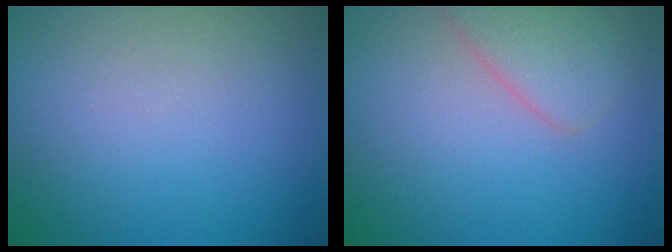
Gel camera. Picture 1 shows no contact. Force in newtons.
{"total": 2.9, "press": 2.9, "slide": 0.1}